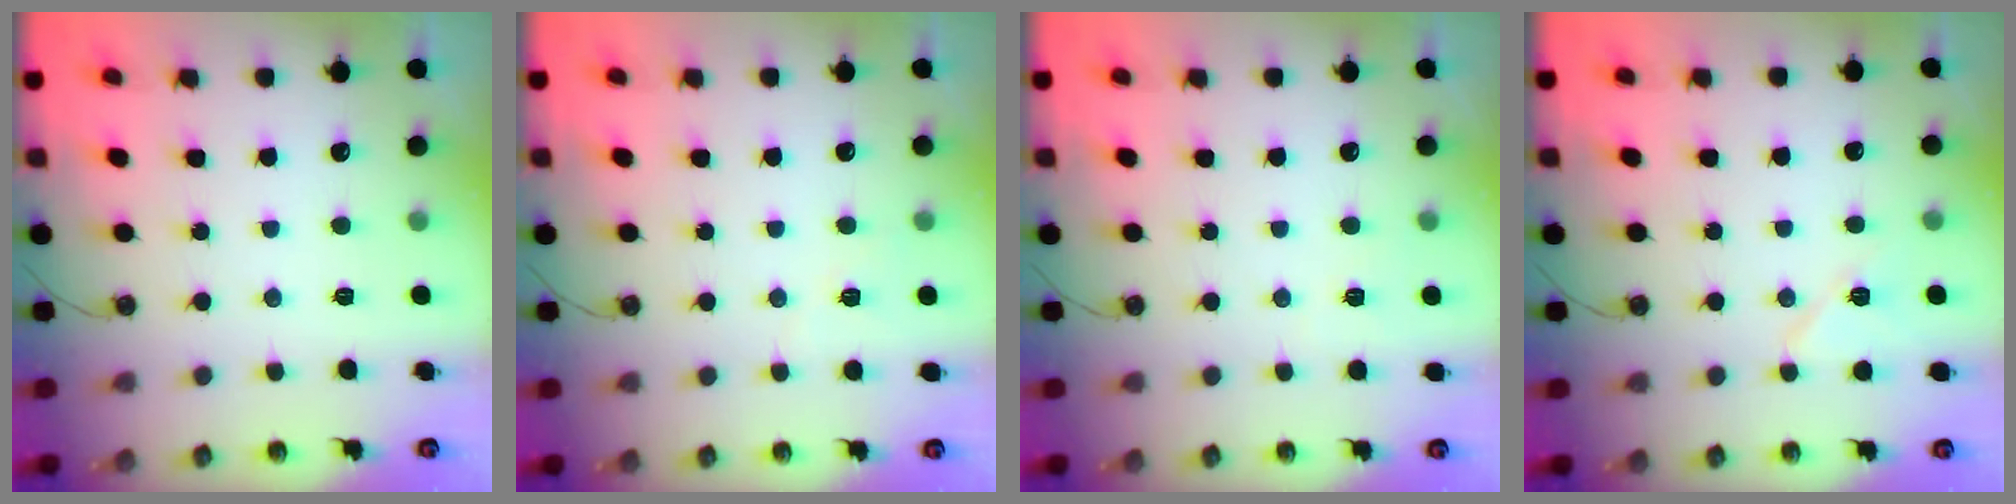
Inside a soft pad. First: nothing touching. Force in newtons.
{"total": 5.3, "press": 5.0, "slide": 1.7}
{"total": 2.4, "press": 2.2, "slide": 1.0}
{"total": 7.4, "press": 7.3, "slide": 1.2}